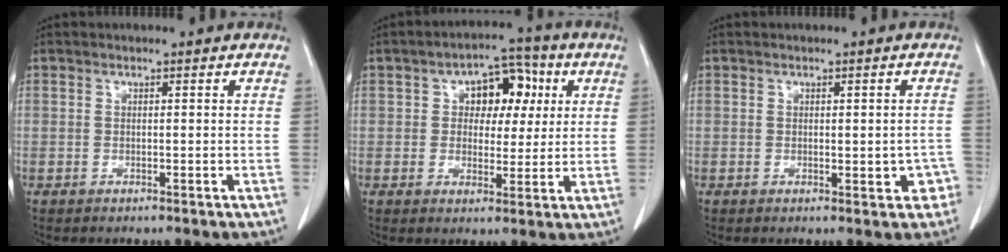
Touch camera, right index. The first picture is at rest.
{"total": 7.8, "force": [2.1, 4.9, 5.7], "torque": [-0.070, 0.028, 0.031]}
{"total": 3.2, "force": [-1.1, 1.3, 2.7], "torque": [-0.021, 0.006, -0.009]}